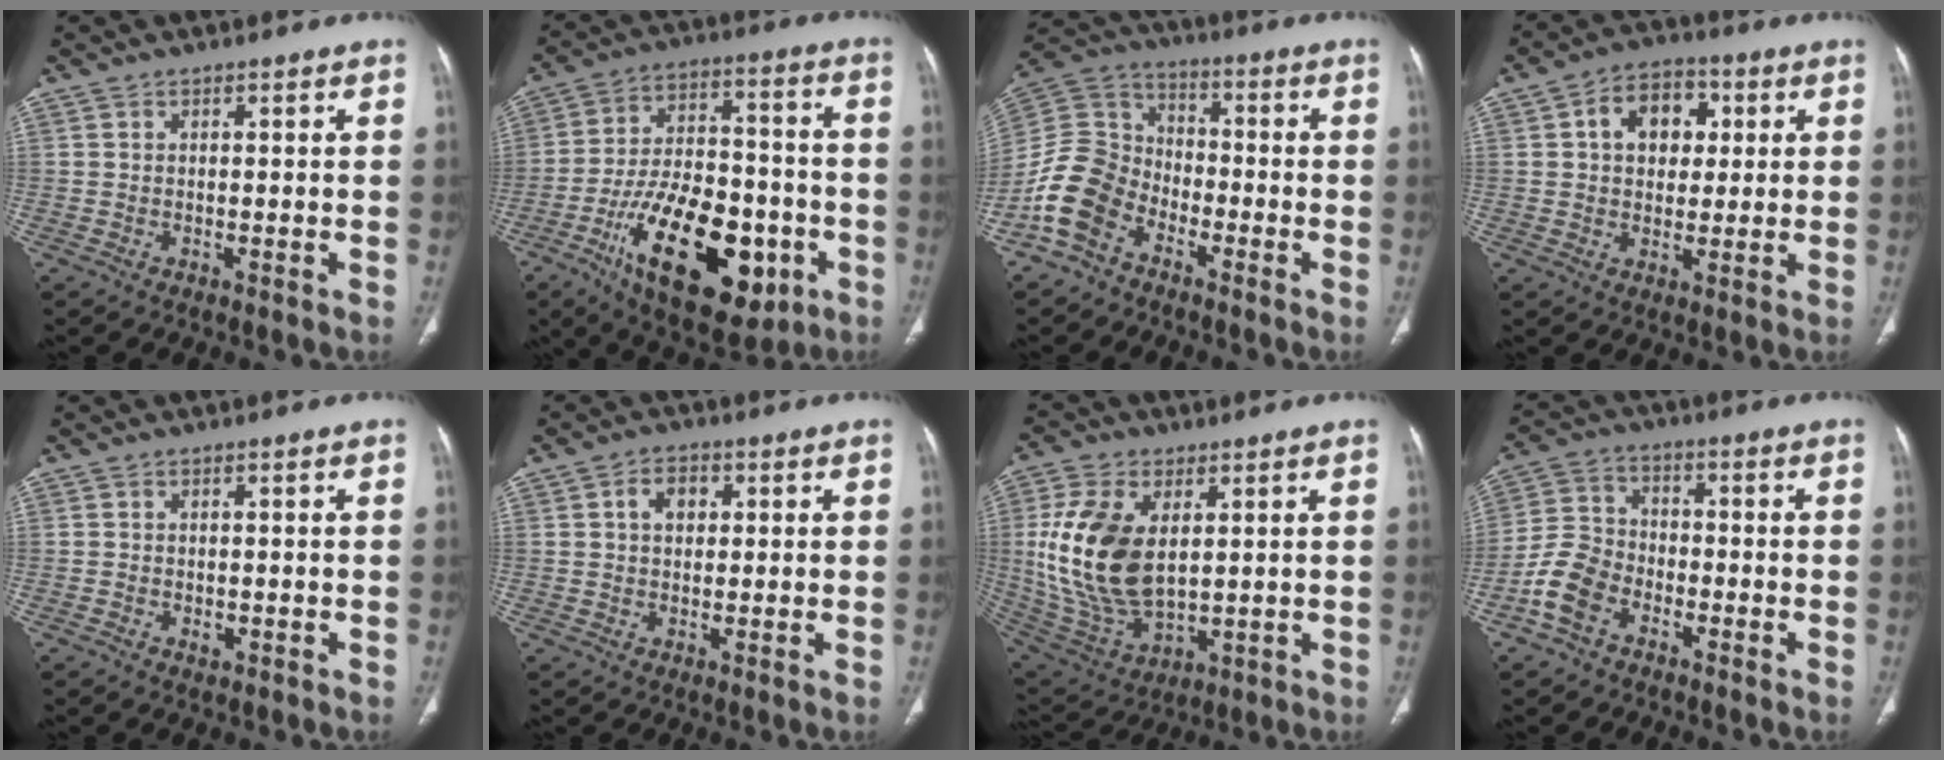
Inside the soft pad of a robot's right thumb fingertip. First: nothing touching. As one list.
[{"total": 24.8, "force": [-9.6, 12.5, 19.2], "torque": [-0.301, 0.038, -0.141]}, {"total": 11.9, "force": [-6.6, 8.3, 5.4], "torque": [-0.100, 0.054, -0.143]}, {"total": 10.0, "force": [2.5, 7.3, 6.5], "torque": [-0.065, 0.005, 0.034]}, {"total": 1.2, "force": [-0.4, 0.8, 0.7], "torque": [-0.010, 0.003, -0.004]}, {"total": 4.5, "force": [1.1, 3.2, 2.9], "torque": [-0.037, 0.006, 0.017]}, {"total": 18.4, "force": [2.9, 10.8, 14.6], "torque": [-0.291, -0.018, 0.070]}, {"total": 8.4, "force": [-4.4, 5.7, 4.3], "torque": [-0.084, 0.028, -0.093]}]